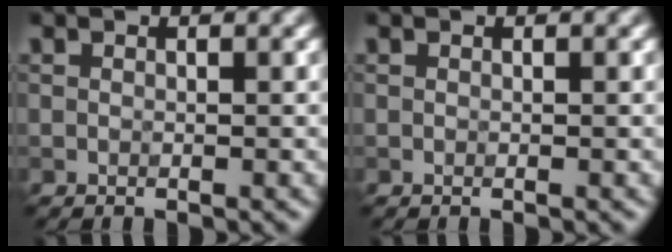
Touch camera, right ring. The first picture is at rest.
{"total": 0.0}